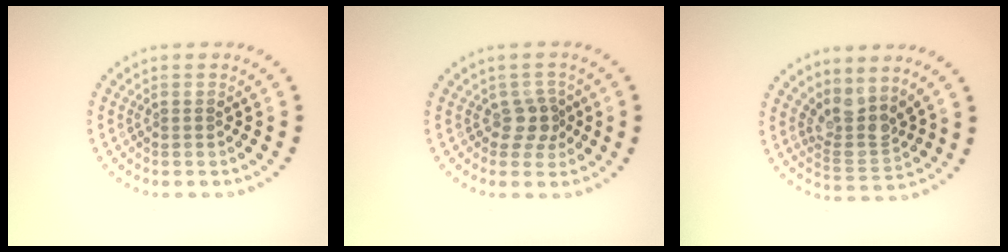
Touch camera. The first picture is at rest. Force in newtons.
{"total": 2.1, "press": 1.6, "slide": 1.3}
{"total": 3.4, "press": 2.6, "slide": 2.3}